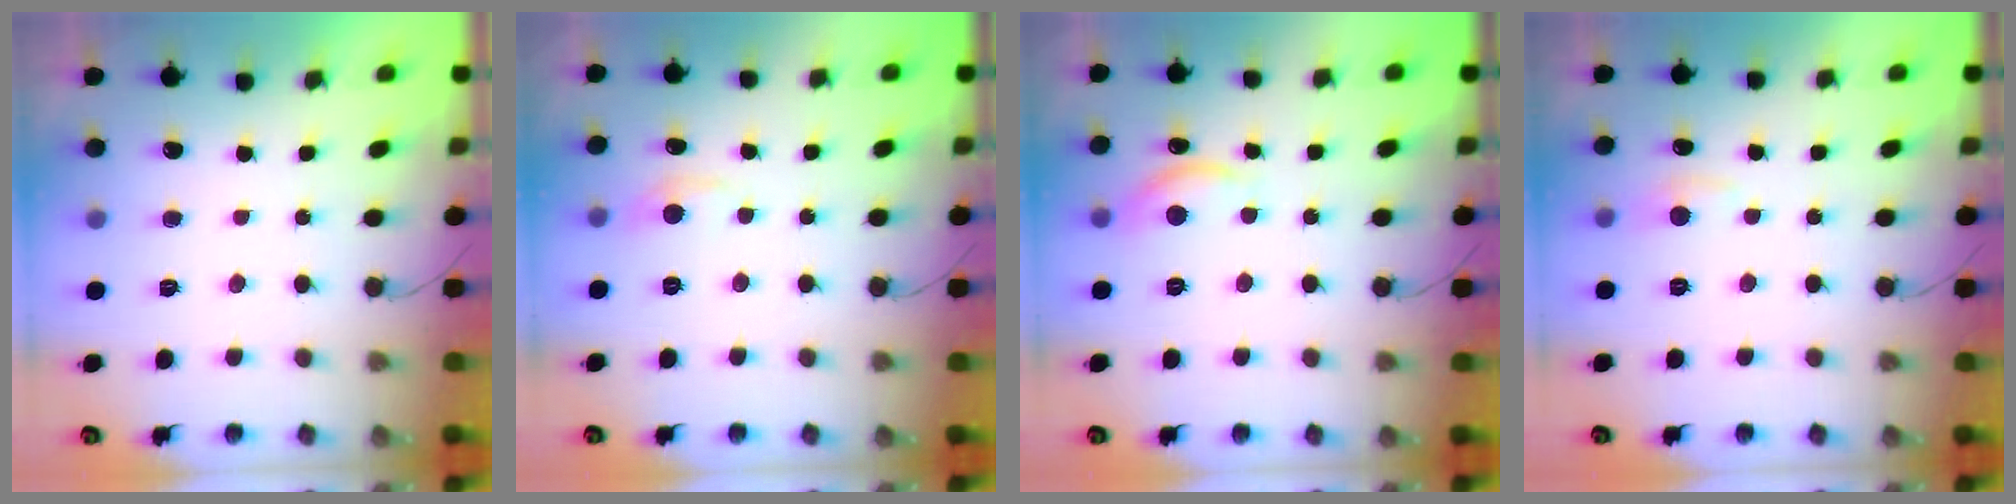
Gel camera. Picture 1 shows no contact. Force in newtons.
{"total": 4.8, "press": 4.8, "slide": 0.7}
{"total": 10.6, "press": 10.5, "slide": 0.7}
{"total": 5.2, "press": 5.2, "slide": 0.6}